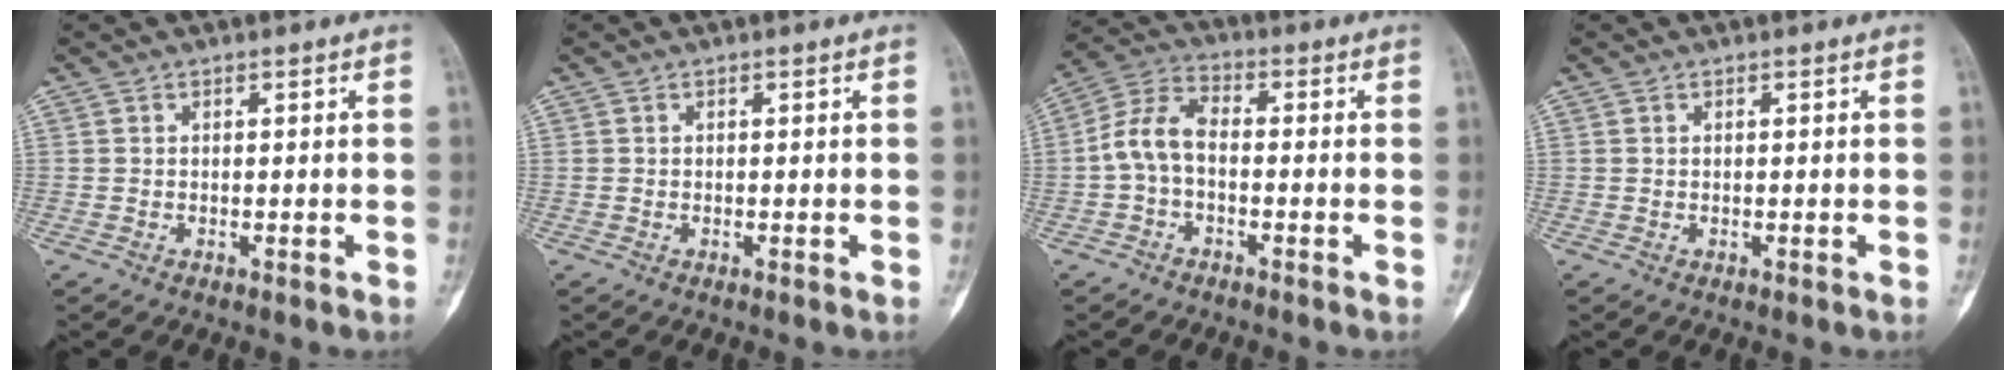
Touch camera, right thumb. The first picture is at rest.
{"total": 0.0}
{"total": 7.4, "force": [-1.2, 4.4, 5.8], "torque": [-0.116, 0.028, -0.037]}
{"total": 0.0}